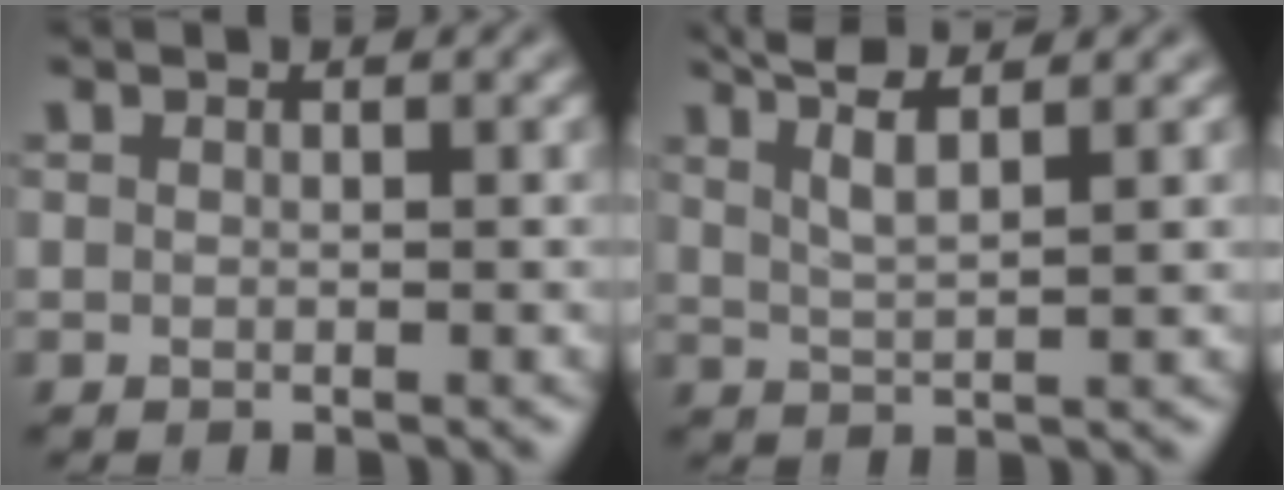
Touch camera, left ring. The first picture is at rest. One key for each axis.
{"total": 4.6, "fx": 3.1, "fy": 0.9, "fz": 3.2, "tx": -0.047, "ty": 0.016, "tz": 0.040}